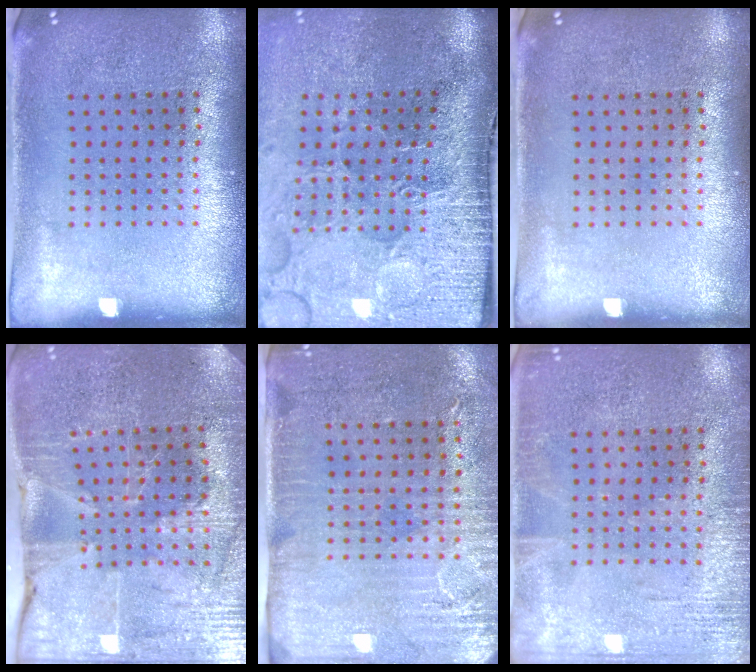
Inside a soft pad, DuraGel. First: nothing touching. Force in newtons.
{"total": 5.0, "press": 4.0, "slide": 3.0}
{"total": 0.0}
{"total": 3.4, "press": 3.4, "slide": 0.3}
{"total": 3.1, "press": 2.6, "slide": 1.6}
{"total": 2.6, "press": 2.5, "slide": 0.3}